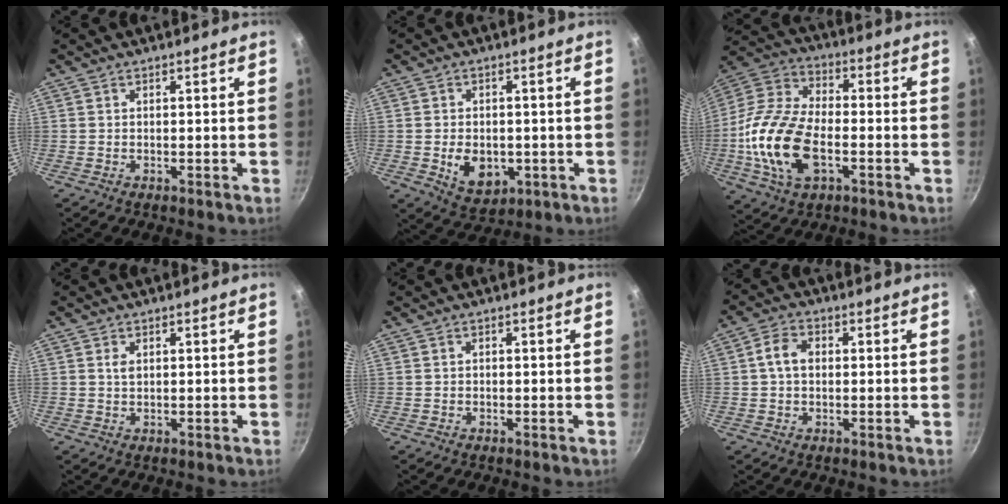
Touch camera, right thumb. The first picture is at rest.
{"total": 8.3, "force": [-1.6, 5.9, 5.5], "torque": [-0.064, -0.002, -0.012]}
{"total": 19.0, "force": [-4.2, 10.6, 15.2], "torque": [-0.297, 0.029, -0.091]}
{"total": 1.4, "force": [0.4, 0.9, 1.0], "torque": [-0.016, -0.001, 0.007]}
{"total": 0.0}
{"total": 4.8, "force": [0.3, 3.5, 3.2], "torque": [-0.052, 0.013, -0.002]}